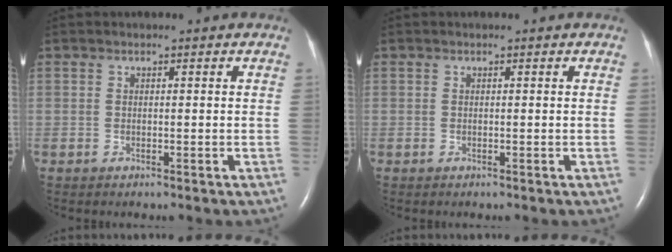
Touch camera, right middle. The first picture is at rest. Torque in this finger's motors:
{"motor_torque": [0.00, 0.00, 0.00, 0.00]}